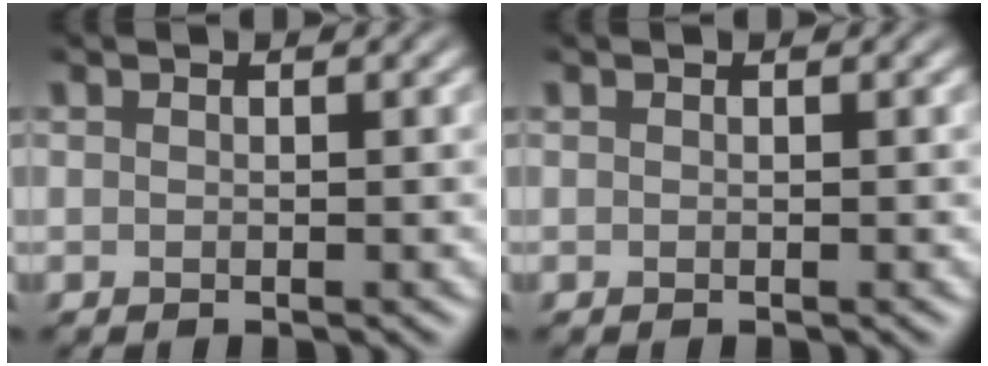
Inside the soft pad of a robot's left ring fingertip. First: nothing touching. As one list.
[{"total": 0.0}]